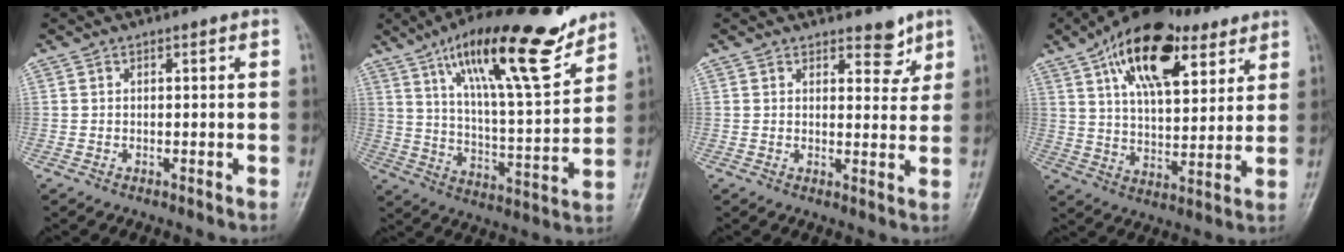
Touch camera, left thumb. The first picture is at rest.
{"total": 20.5, "force": [13.4, 4.7, 14.8], "torque": [-0.212, -0.056, 0.224]}
{"total": 3.8, "force": [2.8, 2.0, 1.7], "torque": [0.007, -0.017, 0.036]}
{"total": 19.8, "force": [10.2, 9.7, 13.9], "torque": [-0.191, -0.021, 0.167]}